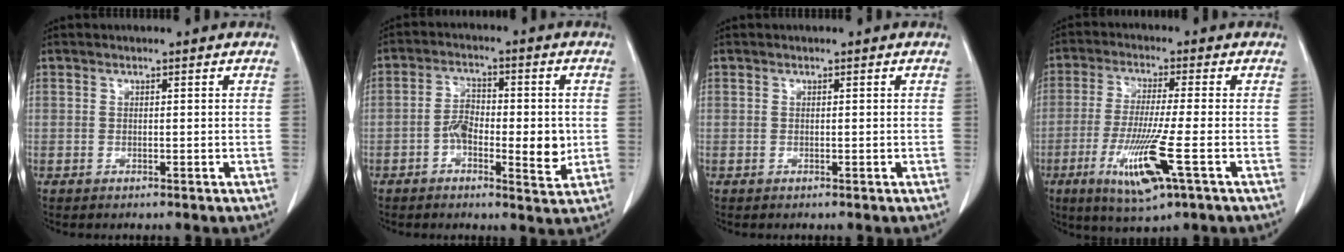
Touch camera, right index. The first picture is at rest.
{"total": 8.4, "force": [-1.5, 3.4, 7.5], "torque": [-0.121, 0.005, -0.024]}
{"total": 0.0}
{"total": 10.8, "force": [-4.1, 0.1, 10.0], "torque": [-0.199, -0.030, -0.074]}